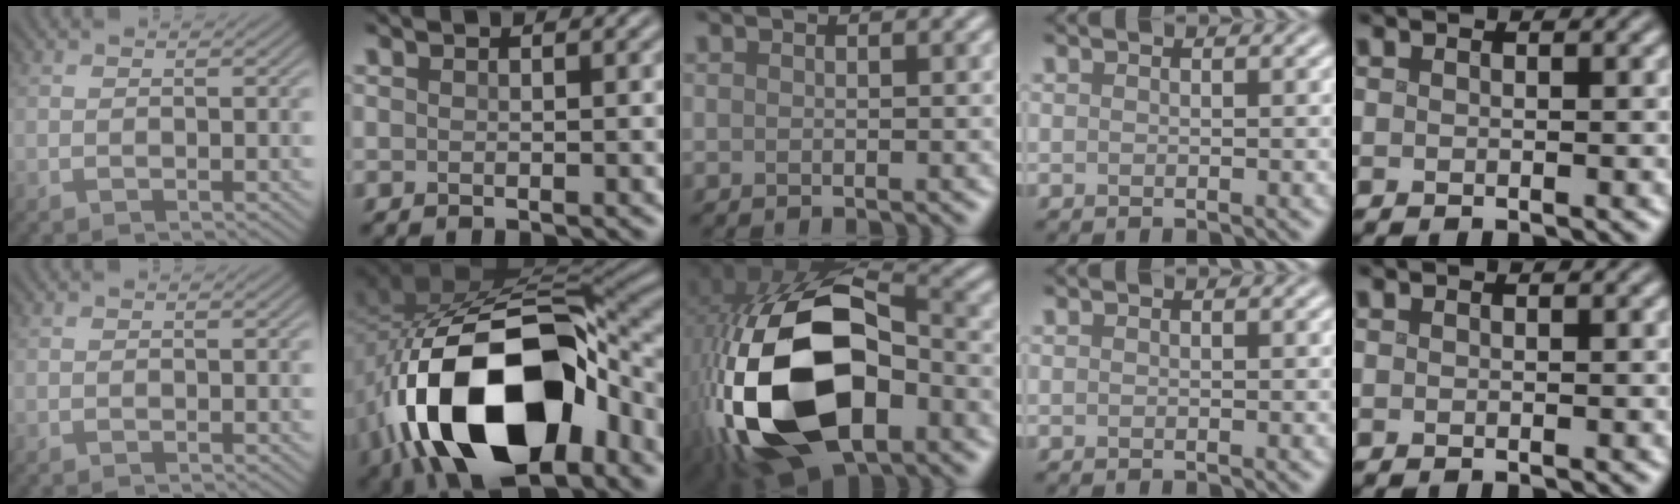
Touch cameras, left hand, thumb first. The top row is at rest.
{"index": {"total": 18.3, "force": [-7.0, 10.2, 13.5], "torque": [-0.234, -0.036, -0.104]}, "middle": {"total": 20.2, "force": [-4.9, 11.6, 15.8], "torque": [-0.341, -0.050, -0.069]}}